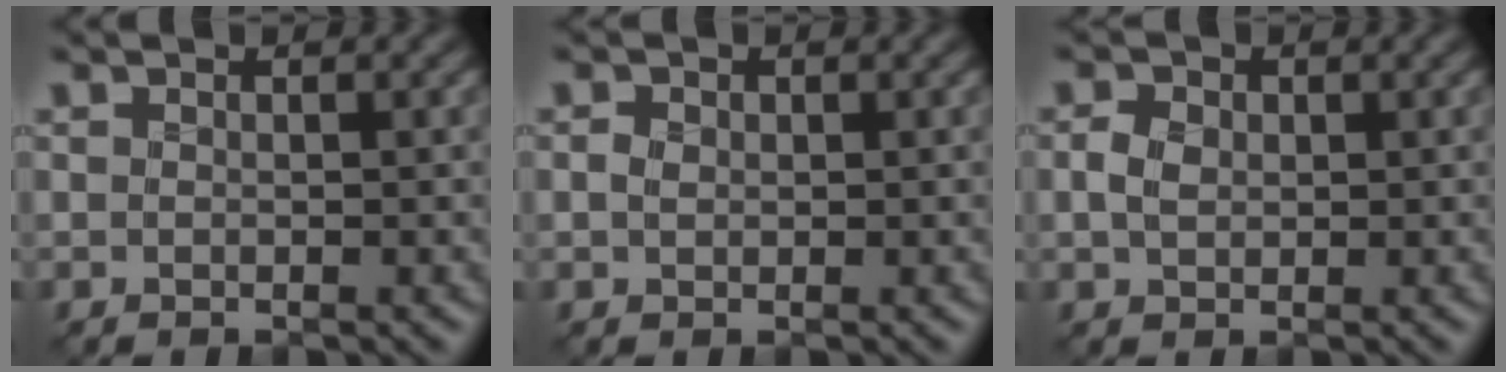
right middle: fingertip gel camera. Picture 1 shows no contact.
{"total": 0.7, "force": [-0.1, 0.6, 0.3], "torque": [-0.010, -0.002, -0.002]}
{"total": 1.6, "force": [-0.1, 1.3, 1.0], "torque": [-0.026, -0.001, -0.002]}